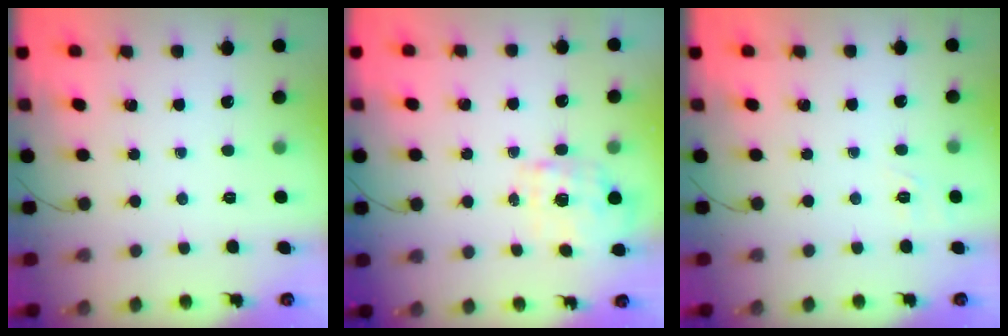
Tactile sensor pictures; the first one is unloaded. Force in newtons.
{"total": 1.9, "press": 1.9, "slide": 0.5}
{"total": 1.7, "press": 0.3, "slide": 1.6}